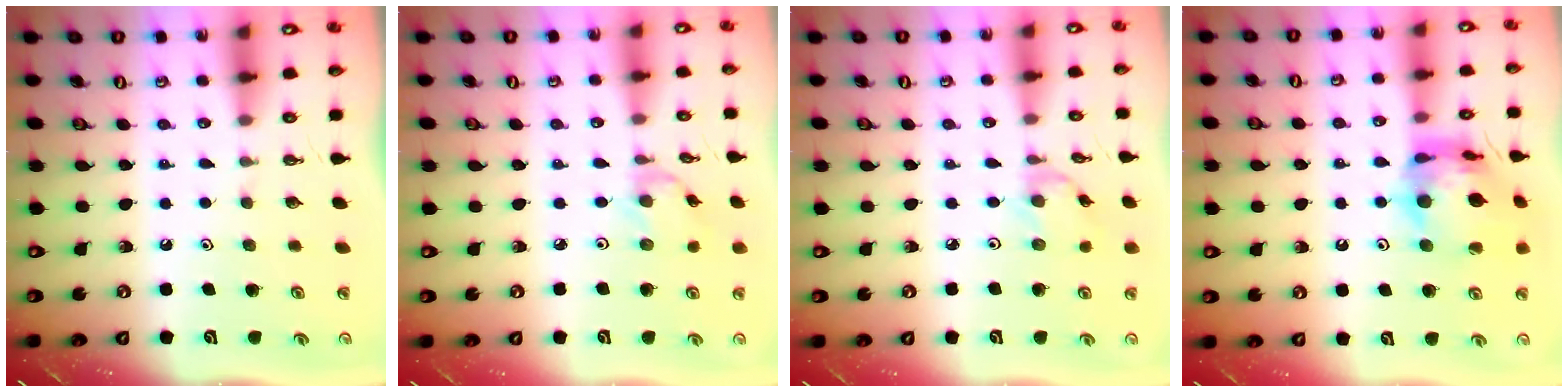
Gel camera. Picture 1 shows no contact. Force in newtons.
{"total": 2.0, "press": 2.0, "slide": 0.3}
{"total": 2.0, "press": 2.0, "slide": 0.3}
{"total": 15.6, "press": 15.4, "slide": 1.9}